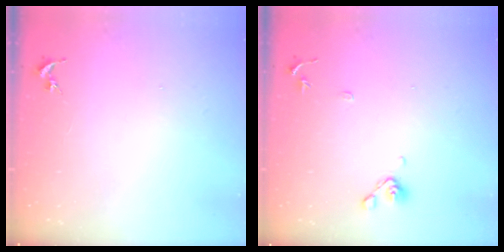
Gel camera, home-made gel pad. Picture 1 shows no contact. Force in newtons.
{"total": 8.9, "press": 8.7, "slide": 1.9}